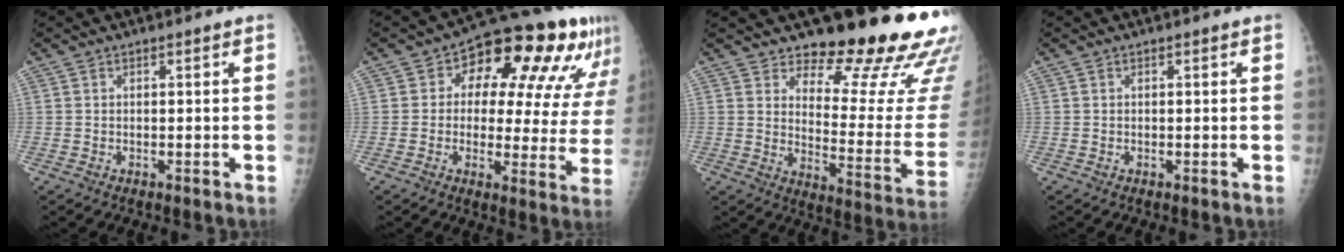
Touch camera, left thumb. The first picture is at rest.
{"total": 19.6, "force": [8.5, 10.0, 14.6], "torque": [-0.142, 0.004, 0.107]}
{"total": 20.4, "force": [16.4, 6.1, 10.6], "torque": [-0.092, -0.142, 0.209]}
{"total": 0.0}